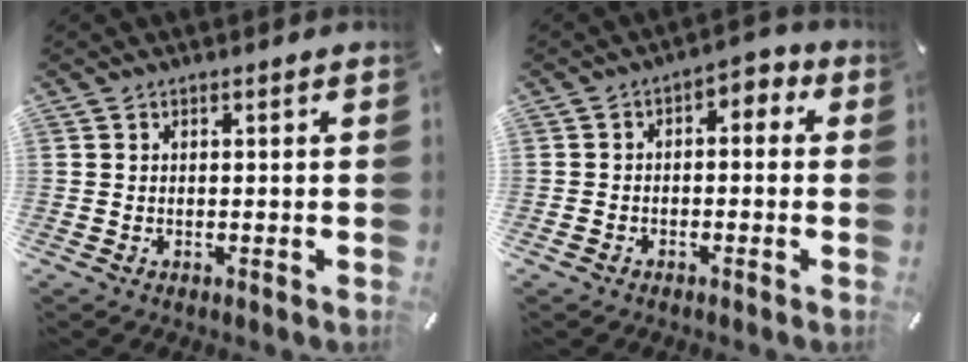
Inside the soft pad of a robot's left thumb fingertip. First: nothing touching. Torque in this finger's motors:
{"motor_torque": [0.18, 0.72, 0.02, -0.02, 0.09]}